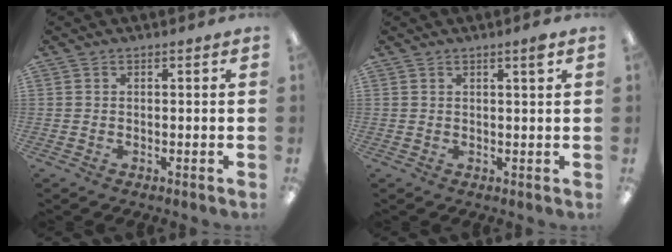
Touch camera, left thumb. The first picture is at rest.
{"total": 2.2, "force": [1.4, 0.0, 1.7], "torque": [-0.029, -0.003, 0.021]}